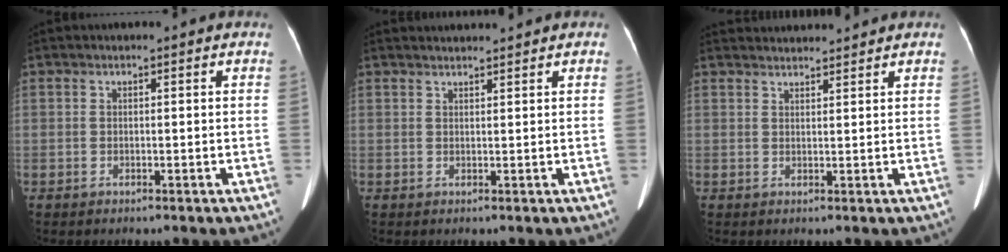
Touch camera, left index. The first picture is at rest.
{"total": 2.9, "force": [2.8, 0.1, 0.4], "torque": [-0.006, 0.024, 0.044]}
{"total": 5.6, "force": [5.6, 0.5, 0.8], "torque": [-0.013, 0.032, 0.079]}